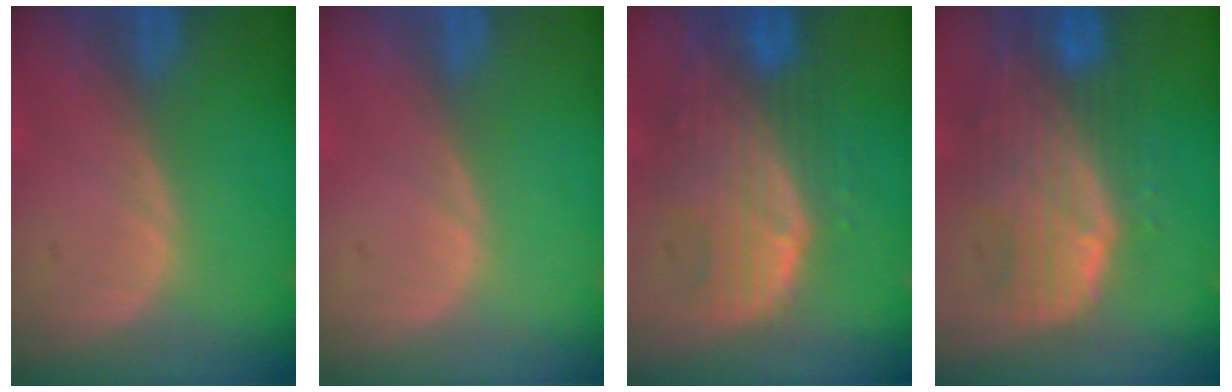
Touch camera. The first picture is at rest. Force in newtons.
{"total": 0.0}
{"total": 9.5, "press": 8.5, "slide": 4.3}
{"total": 10.2, "press": 8.9, "slide": 5.1}